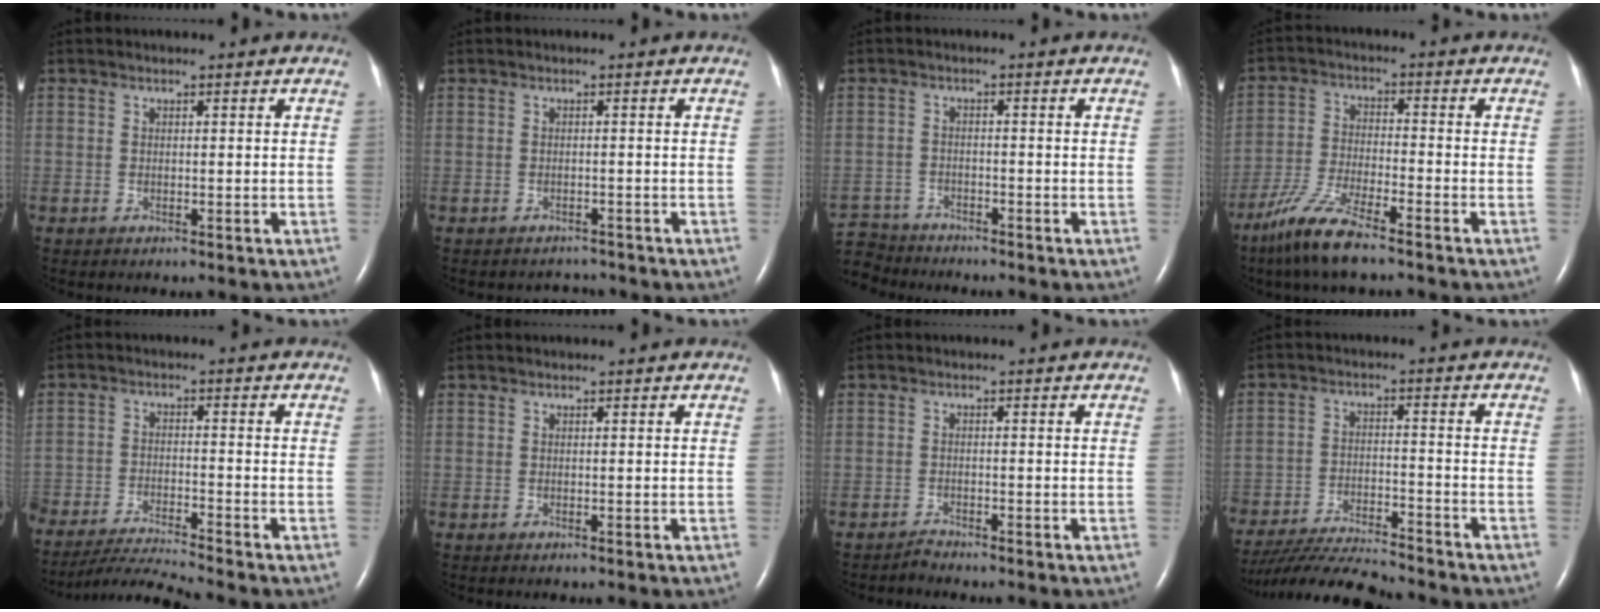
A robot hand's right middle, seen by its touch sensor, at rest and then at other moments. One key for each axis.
{"total": 2.5, "fx": -2.3, "fy": 0.6, "fz": -0.5, "tx": 0.005, "ty": -0.005, "tz": -0.035}
{"total": 7.2, "fx": -6.9, "fy": 2.2, "fz": -0.2, "tx": -0.009, "ty": 0.002, "tz": -0.130}
{"total": 8.9, "fx": -6.7, "fy": 1.0, "fz": 5.7, "tx": -0.125, "ty": -0.022, "tz": -0.131}
{"total": 8.6, "fx": -8.2, "fy": -1.8, "fz": 1.9, "tx": -0.025, "ty": -0.012, "tz": -0.149}
{"total": 0.0}
{"total": 1.2, "fx": -1.1, "fy": -0.2, "fz": -0.3, "tx": 0.010, "ty": -0.007, "tz": -0.020}
{"total": 14.5, "fx": -13.6, "fy": 0.9, "fz": 4.9, "tx": -0.088, "ty": -0.019, "tz": -0.221}